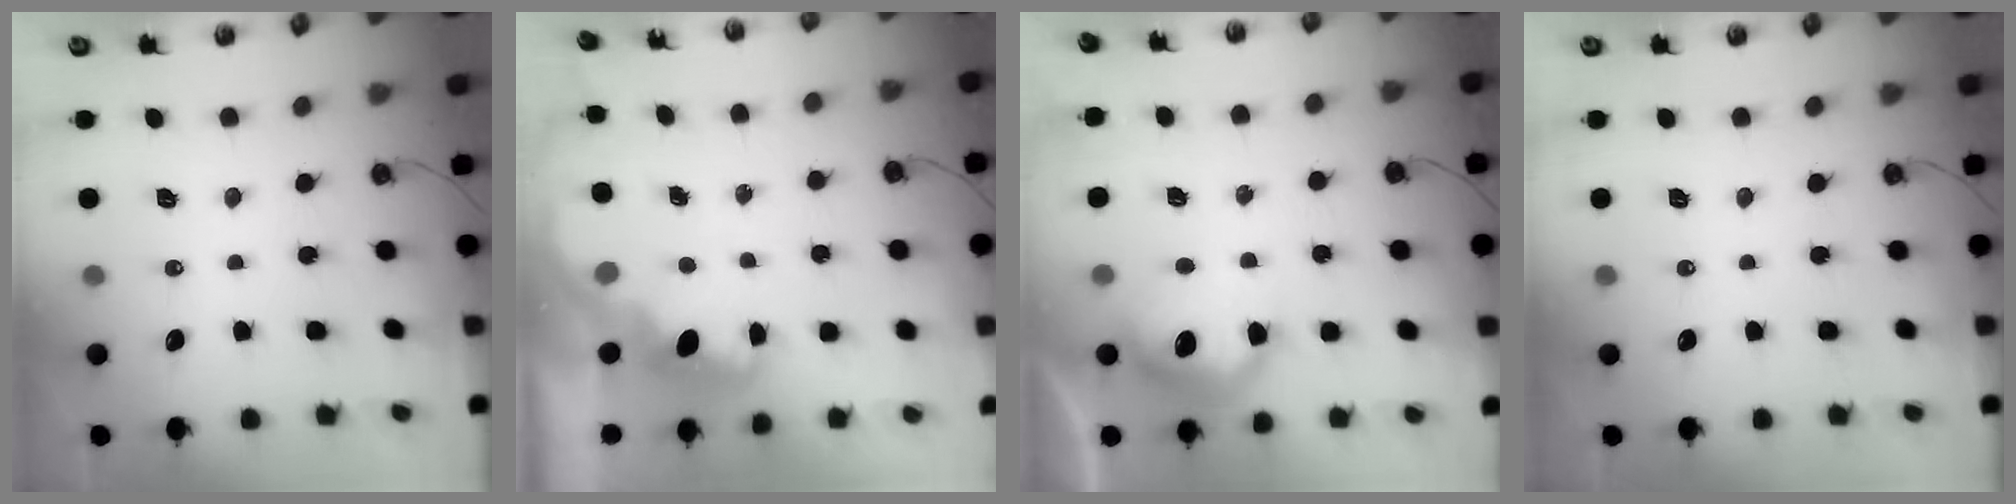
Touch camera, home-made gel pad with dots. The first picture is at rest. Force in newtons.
{"total": 2.5, "press": 2.4, "slide": 0.7}
{"total": 13.0, "press": 13.0, "slide": 0.9}
{"total": 0.0}